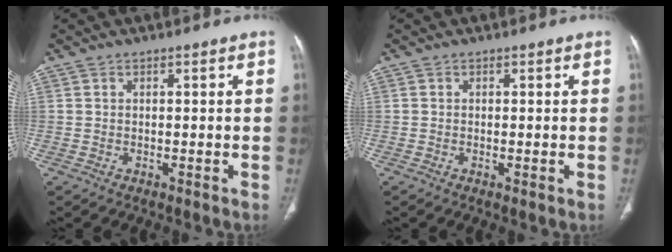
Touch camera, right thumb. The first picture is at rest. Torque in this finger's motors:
{"motor_torque": [0.16, 0.18, 0.02, -0.31, 0.03]}